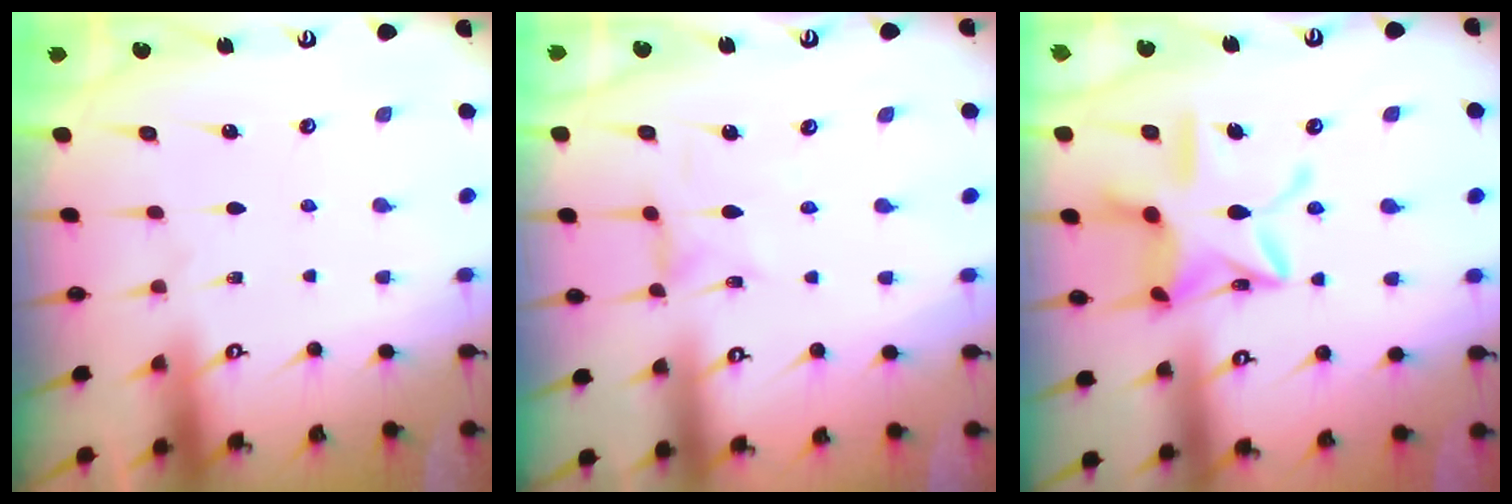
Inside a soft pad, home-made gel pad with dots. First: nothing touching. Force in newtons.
{"total": 1.2, "press": 1.2, "slide": 0.4}
{"total": 17.3, "press": 17.2, "slide": 1.4}